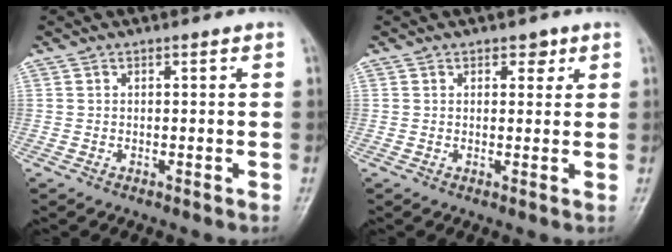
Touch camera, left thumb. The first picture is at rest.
{"total": 2.3, "force": [1.3, 1.5, 1.2], "torque": [0.004, -0.004, 0.015]}